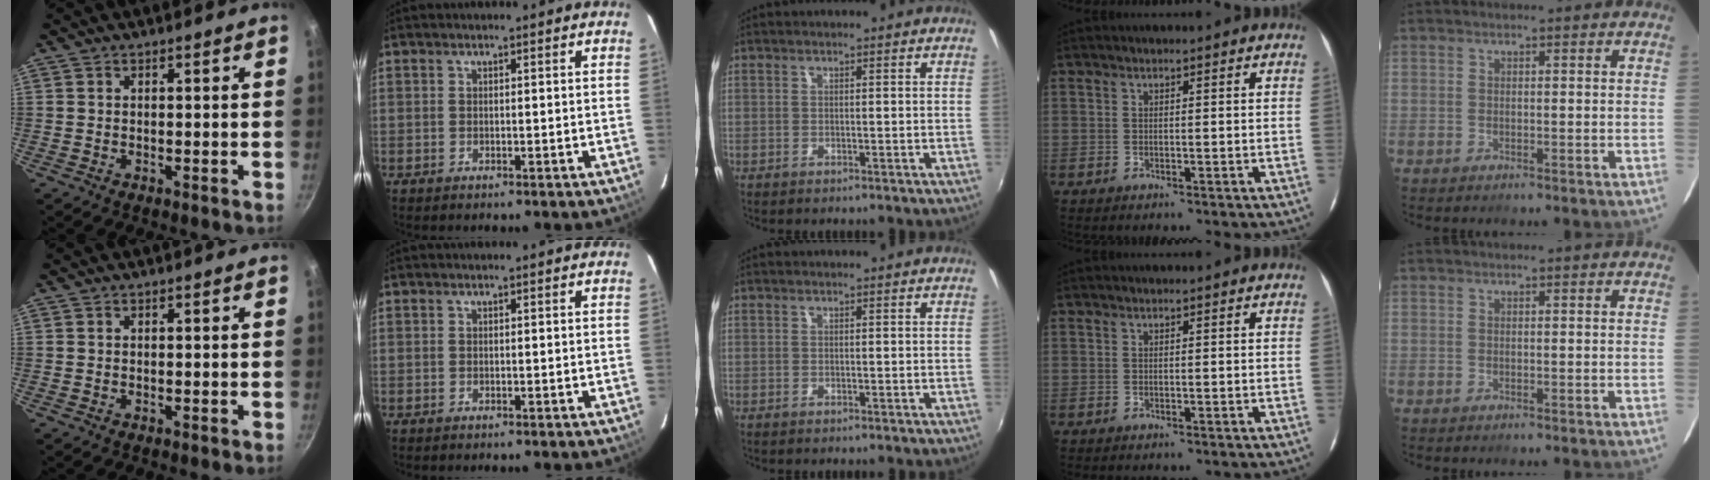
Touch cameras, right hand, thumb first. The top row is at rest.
{}